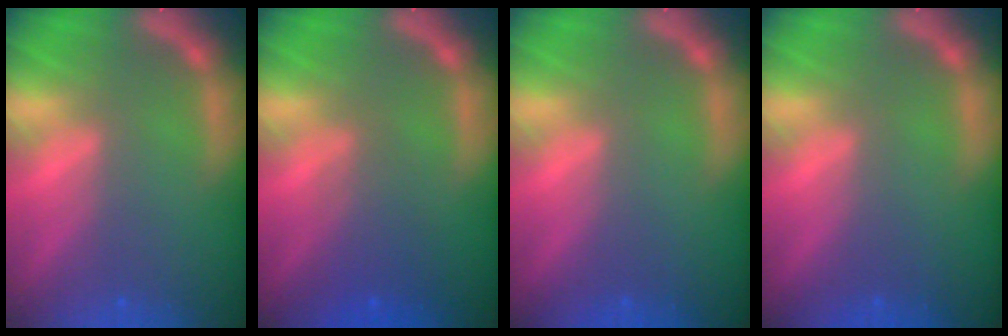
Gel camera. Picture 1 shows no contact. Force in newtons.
{"total": 3.1}
{"total": 0.0}
{"total": 0.0}